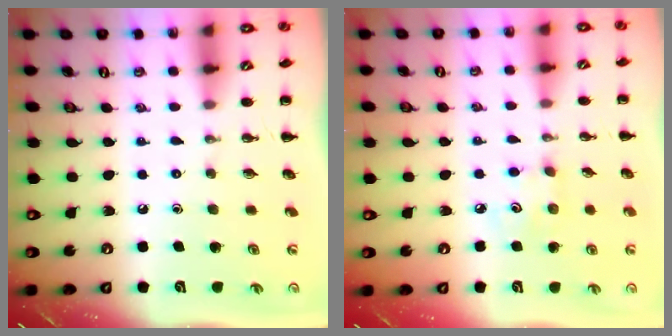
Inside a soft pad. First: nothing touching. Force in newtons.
{"total": 4.6, "press": 4.5, "slide": 1.1}